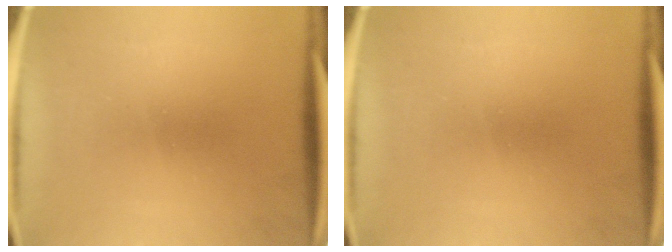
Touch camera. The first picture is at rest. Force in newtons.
{"total": 0.0}